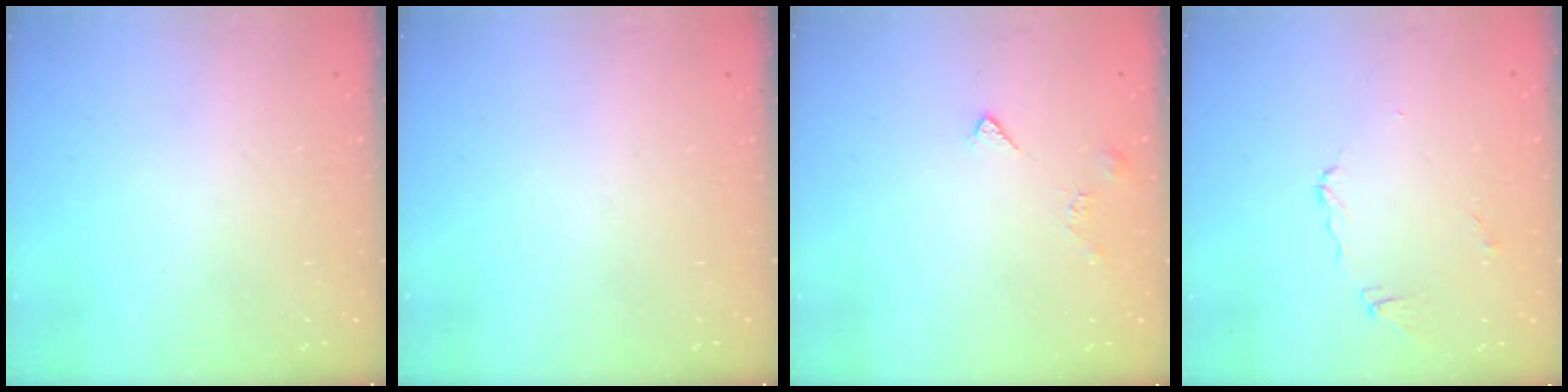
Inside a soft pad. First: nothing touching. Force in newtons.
{"total": 0.0}
{"total": 4.3, "press": 4.2, "slide": 0.8}
{"total": 4.7, "press": 4.7, "slide": 0.4}